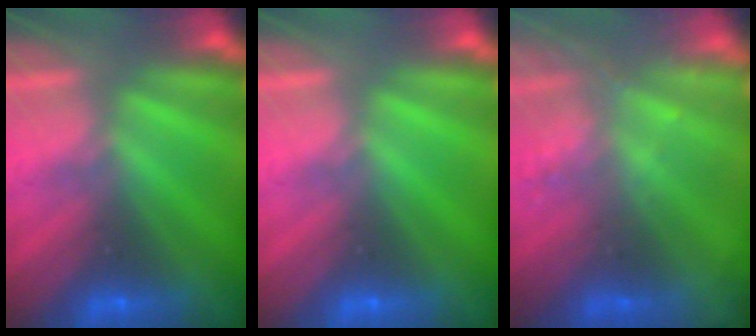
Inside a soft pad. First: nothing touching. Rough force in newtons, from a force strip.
{"total": 0.0}
{"total": 2.4}